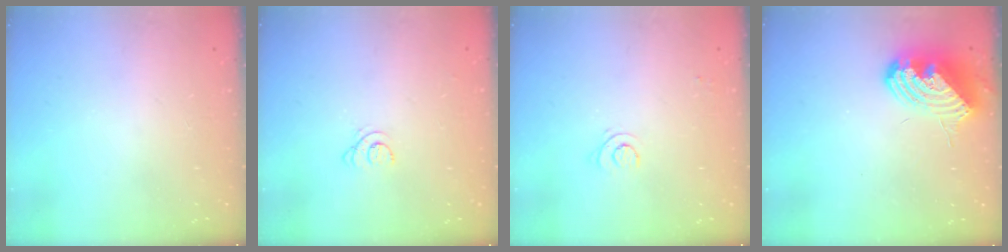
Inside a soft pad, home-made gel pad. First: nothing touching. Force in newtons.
{"total": 3.9, "press": 3.9, "slide": 0.4}
{"total": 4.2, "press": 4.1, "slide": 0.8}
{"total": 12.9, "press": 12.8, "slide": 1.7}